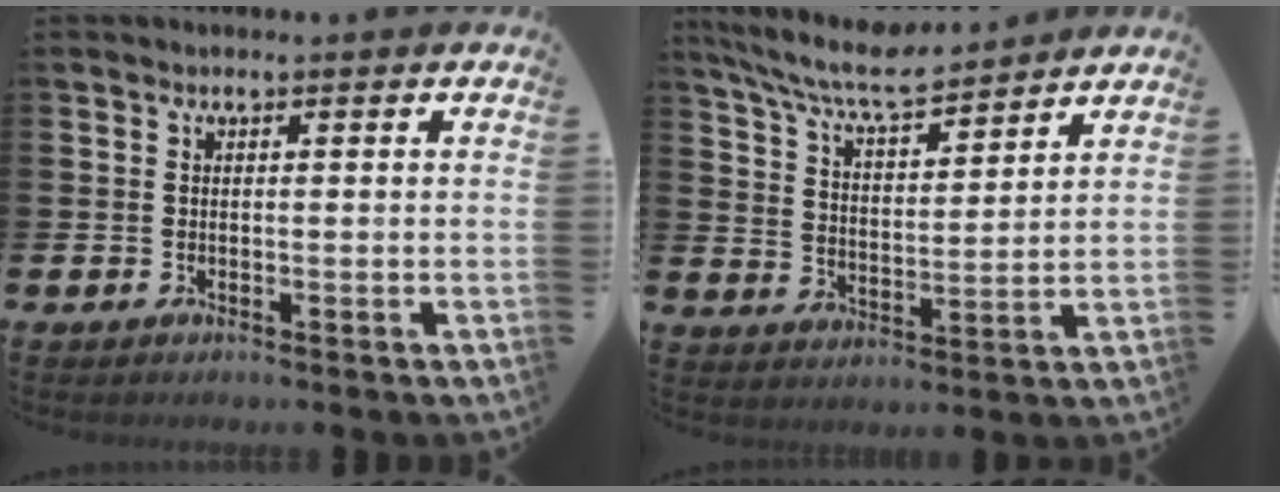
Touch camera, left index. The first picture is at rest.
{"total": 8.1, "force": [7.5, 0.9, 2.9], "torque": [-0.088, -0.040, 0.134]}